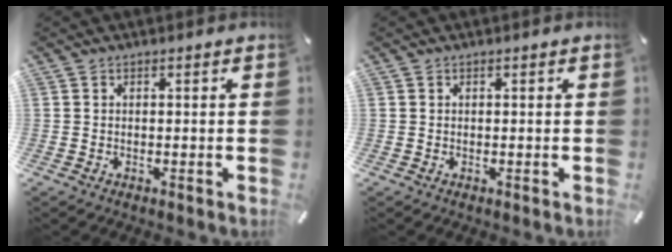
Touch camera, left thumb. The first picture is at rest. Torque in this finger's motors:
{"motor_torque": [0.00, 0.00, -0.06, -0.02, 0.00]}